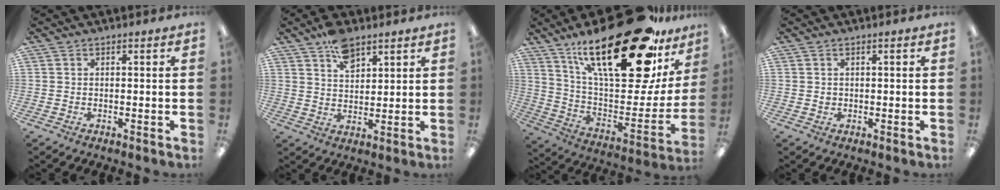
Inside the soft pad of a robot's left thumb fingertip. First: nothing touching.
{"total": 7.3, "force": [4.9, 3.7, 3.9], "torque": [-0.059, -0.022, 0.085]}
{"total": 33.8, "force": [20.0, 11.6, 24.6], "torque": [-0.358, -0.123, 0.337]}
{"total": 0.7, "force": [0.1, 0.7, 0.3], "torque": [-0.008, 0.005, 0.001]}